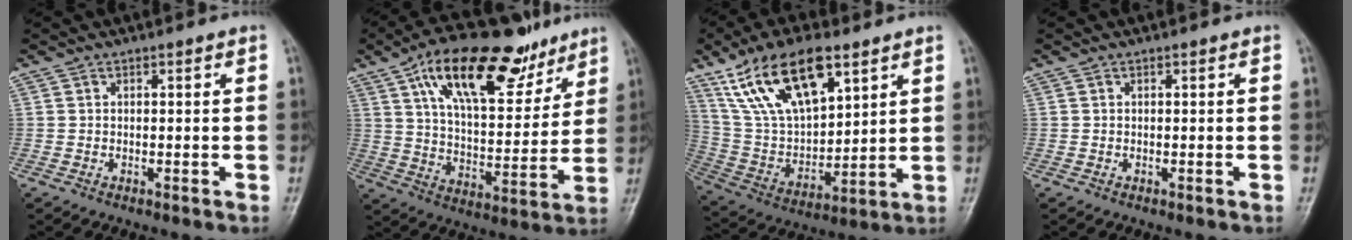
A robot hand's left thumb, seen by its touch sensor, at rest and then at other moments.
{"total": 22.6, "force": [13.4, 9.9, 15.4], "torque": [-0.207, -0.035, 0.225]}
{"total": 19.6, "force": [10.9, 8.9, 13.6], "torque": [-0.224, -0.034, 0.215]}
{"total": 0.0}